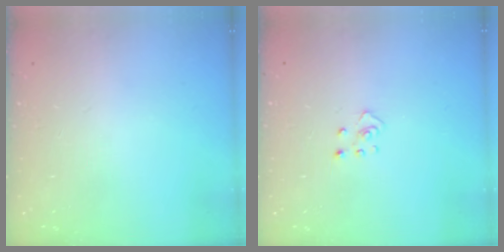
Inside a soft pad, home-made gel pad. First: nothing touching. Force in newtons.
{"total": 2.6, "press": 2.6, "slide": 0.3}